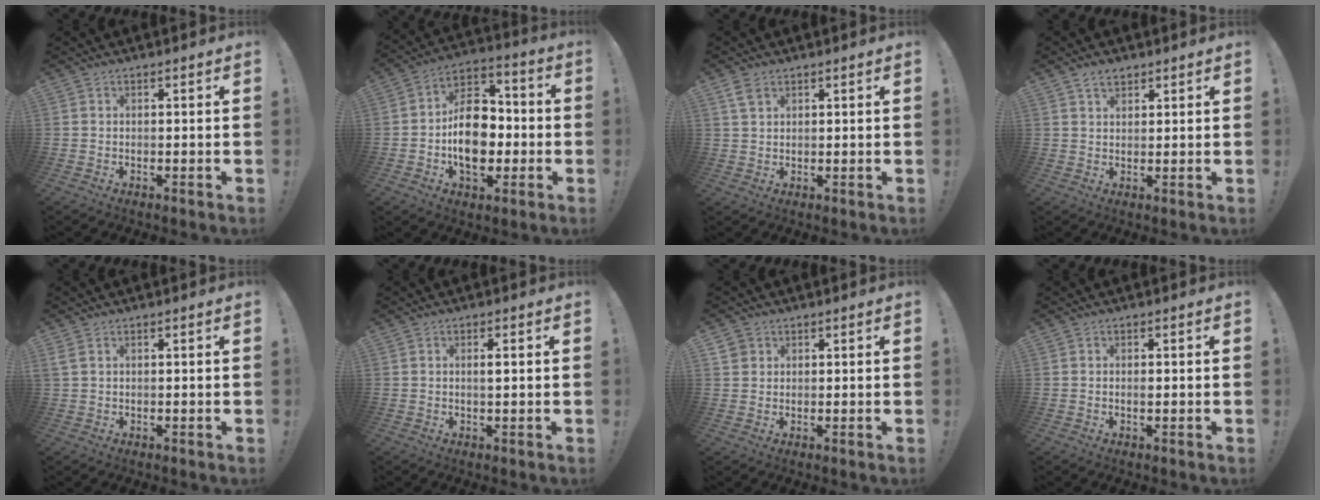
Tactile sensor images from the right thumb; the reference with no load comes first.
{"total": 16.6, "force": [-2.8, 11.5, 11.6], "torque": [-0.196, 0.022, -0.044]}
{"total": 4.3, "force": [2.7, 2.7, 1.8], "torque": [-0.025, -0.011, 0.052]}
{"total": 3.2, "force": [2.3, 1.8, 1.4], "torque": [-0.018, -0.009, 0.041]}
{"total": 1.9, "force": [0.8, 0.9, 1.5], "torque": [-0.033, 0.004, 0.016]}
{"total": 1.8, "force": [0.3, 0.2, 1.7], "torque": [-0.020, -0.005, 0.001]}
{"total": 2.4, "force": [1.4, 1.9, 0.4], "torque": [-0.005, -0.005, 0.026]}
{"total": 0.6, "force": [-0.2, 0.1, 0.6], "torque": [-0.004, -0.003, -0.004]}